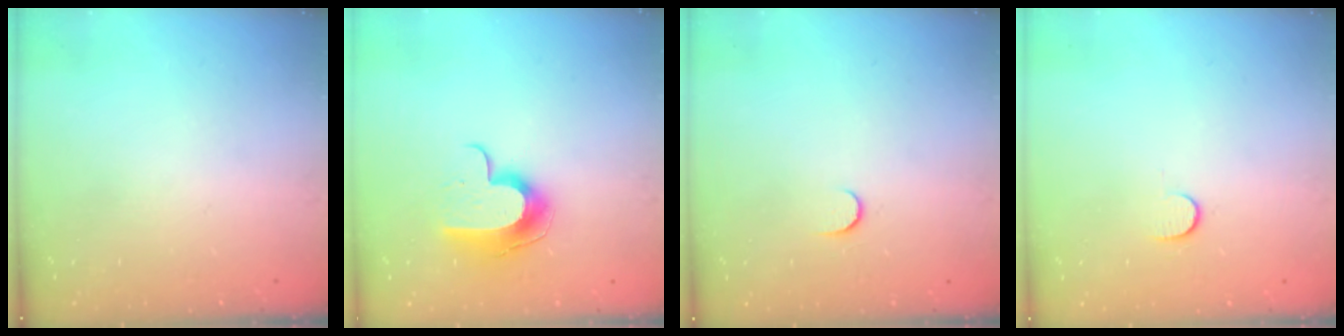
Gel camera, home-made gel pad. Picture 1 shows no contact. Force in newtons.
{"total": 11.5, "press": 11.4, "slide": 0.9}
{"total": 3.4, "press": 3.4, "slide": 0.4}
{"total": 5.3, "press": 5.2, "slide": 0.5}